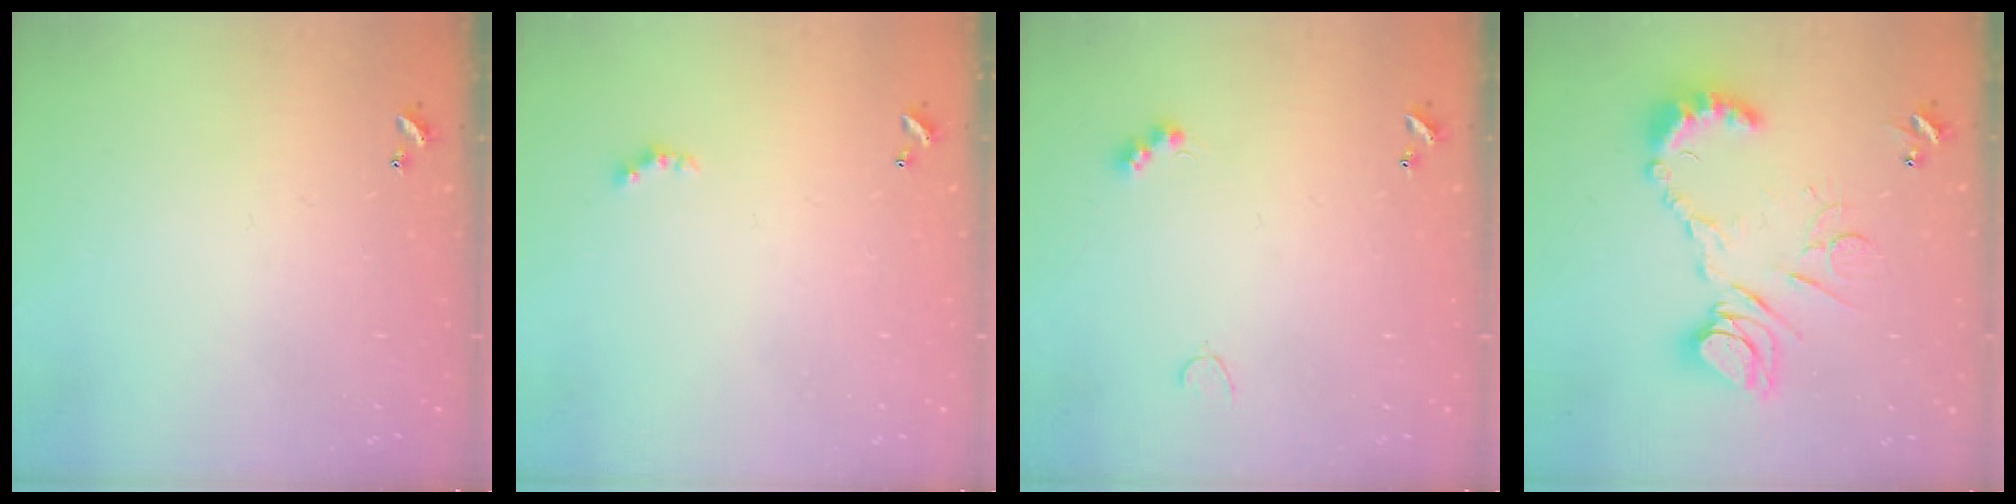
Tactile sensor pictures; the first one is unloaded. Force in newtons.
{"total": 1.6, "press": 1.6, "slide": 0.4}
{"total": 4.0, "press": 3.9, "slide": 0.8}
{"total": 16.1, "press": 16.0, "slide": 1.8}